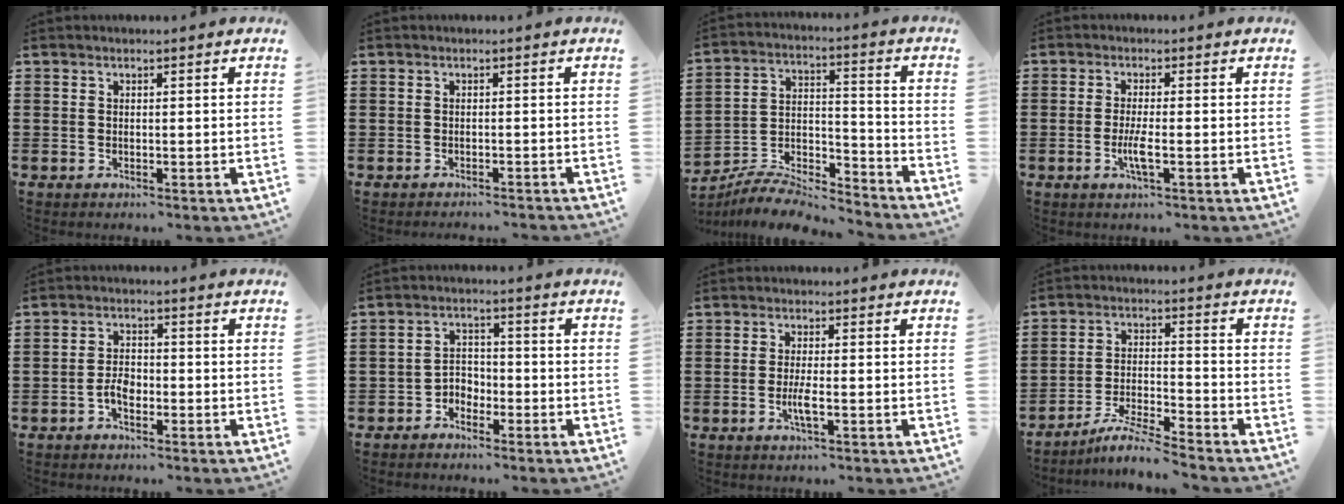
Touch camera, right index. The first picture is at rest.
{"total": 1.0, "force": [-1.0, -0.2, 0.0], "torque": [-0.002, -0.001, -0.020]}
{"total": 8.1, "force": [-7.8, 1.1, 1.9], "torque": [-0.030, 0.010, -0.150]}
{"total": 3.6, "force": [-1.1, 0.4, 3.4], "torque": [-0.073, -0.008, -0.024]}
{"total": 2.9, "force": [-1.3, 1.6, 2.1], "torque": [-0.047, 0.003, -0.027]}
{"total": 2.8, "force": [-2.3, 1.6, 0.4], "torque": [-0.016, 0.009, -0.049]}
{"total": 3.1, "force": [-1.0, 0.4, 3.0], "torque": [-0.066, -0.008, -0.023]}
{"total": 5.9, "force": [-5.5, -0.4, 2.2], "torque": [-0.052, -0.014, -0.108]}